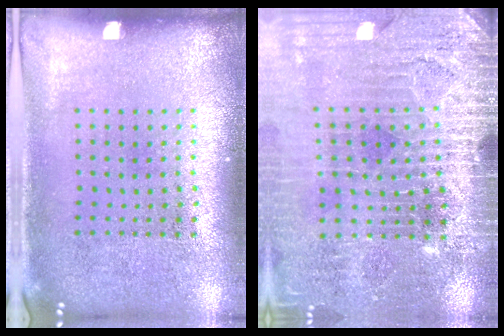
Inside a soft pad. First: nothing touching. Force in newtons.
{"total": 3.4, "press": 3.4, "slide": 0.1}